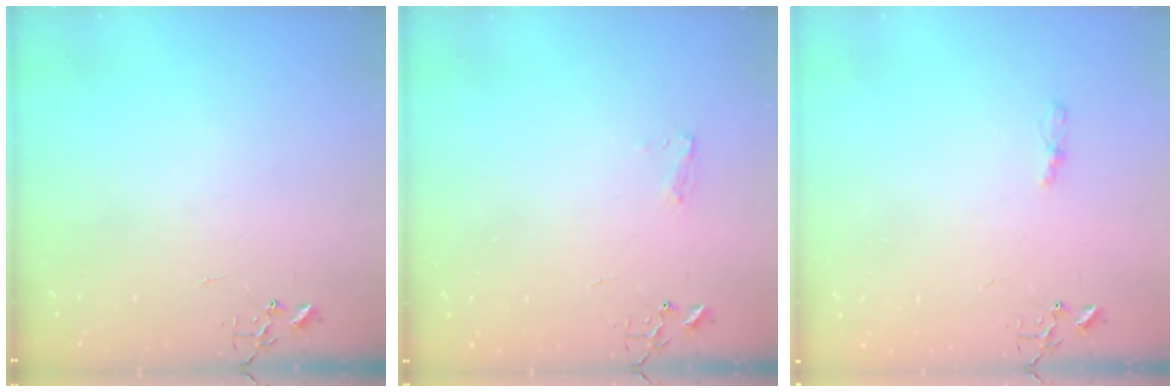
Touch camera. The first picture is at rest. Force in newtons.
{"total": 5.7, "press": 5.7, "slide": 0.7}
{"total": 4.2, "press": 4.1, "slide": 0.5}